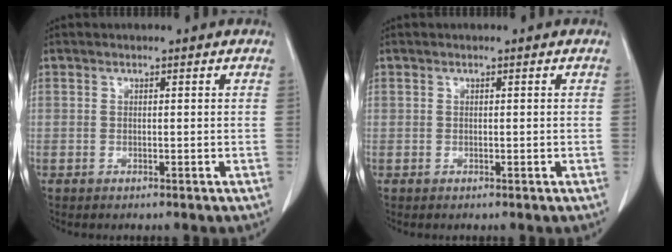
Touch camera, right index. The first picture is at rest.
{"total": 0.0}